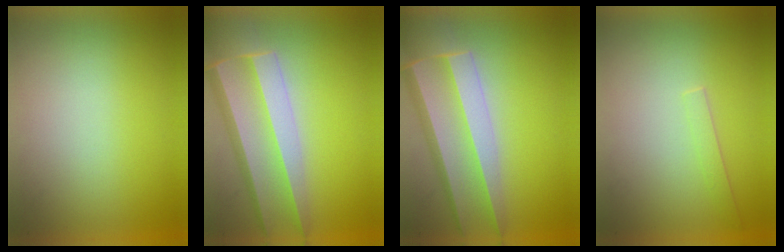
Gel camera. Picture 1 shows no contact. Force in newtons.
{"total": 7.9}
{"total": 7.7}
{"total": 1.1}